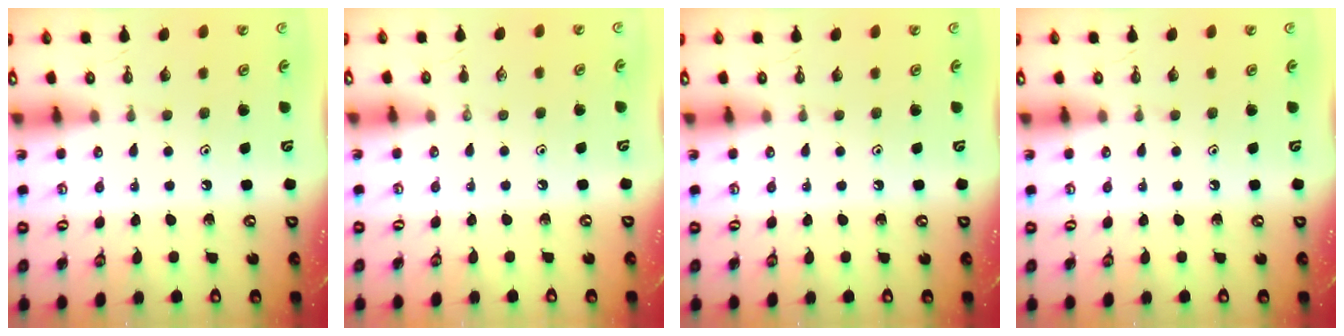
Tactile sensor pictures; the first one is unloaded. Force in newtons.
{"total": 0.0}
{"total": 0.0}
{"total": 0.0}